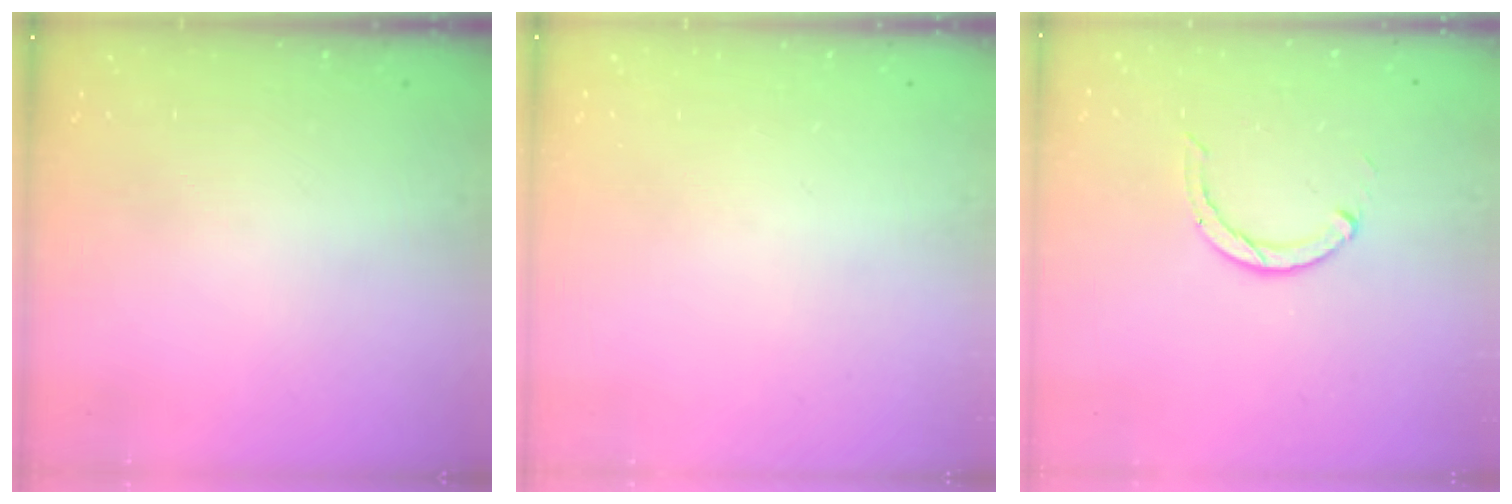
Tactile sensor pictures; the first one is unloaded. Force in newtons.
{"total": 0.0}
{"total": 2.2, "press": 2.2, "slide": 0.3}